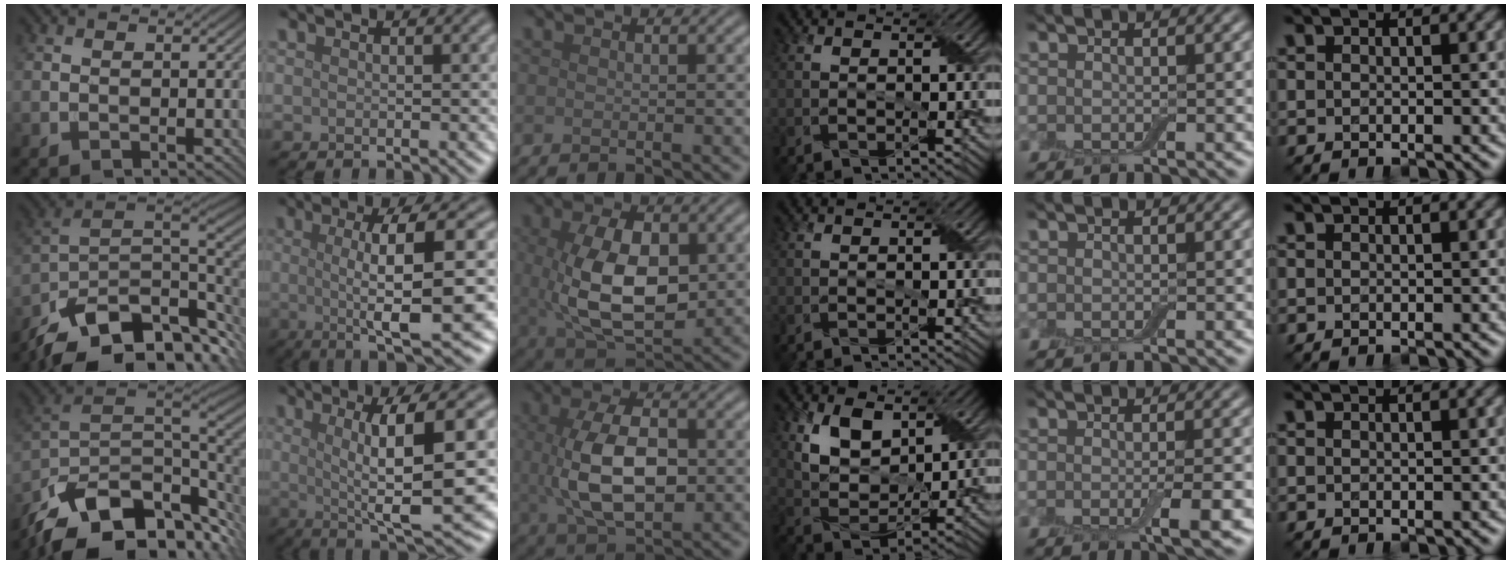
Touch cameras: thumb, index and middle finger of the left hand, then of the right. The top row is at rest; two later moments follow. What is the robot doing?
{"motion": "wrap", "object": "adhesive wrap"}